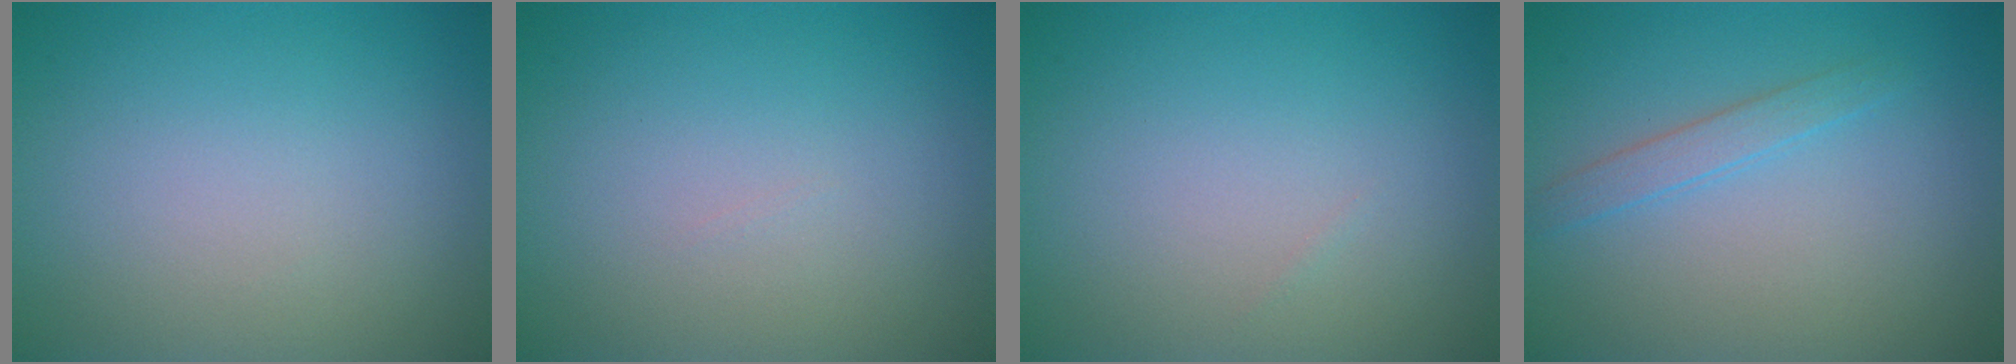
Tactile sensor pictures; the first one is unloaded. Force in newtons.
{"total": 0.0}
{"total": 0.0}
{"total": 1.5, "press": 1.5, "slide": 0.1}